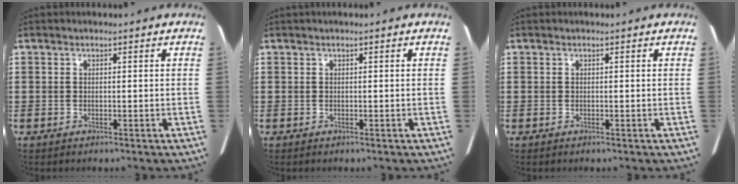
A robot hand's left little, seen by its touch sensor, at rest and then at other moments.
{"total": 0.0}
{"total": 0.0}